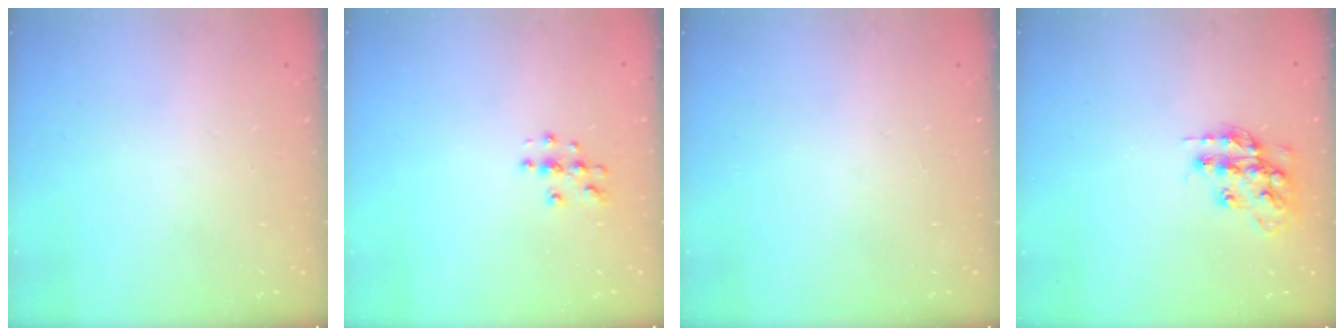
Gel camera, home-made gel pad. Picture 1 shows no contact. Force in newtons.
{"total": 3.8, "press": 3.8, "slide": 0.2}
{"total": 0.0}
{"total": 14.0, "press": 14.0, "slide": 0.6}